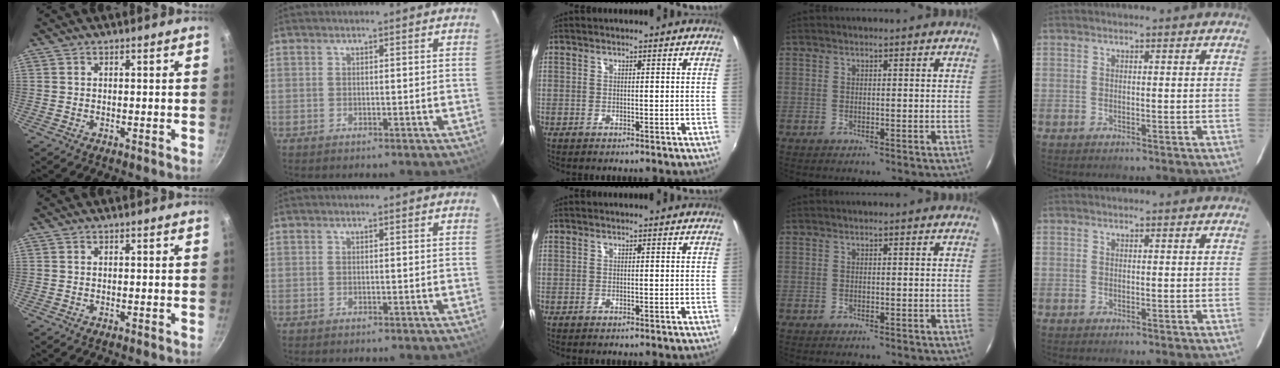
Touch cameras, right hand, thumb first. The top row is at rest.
{}